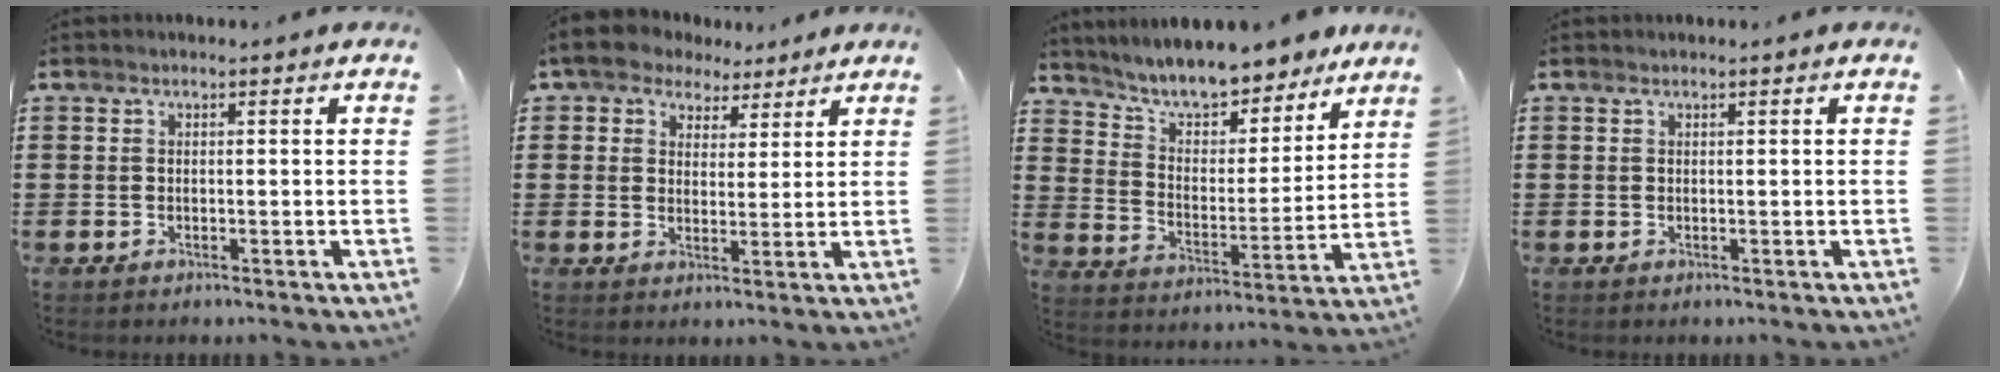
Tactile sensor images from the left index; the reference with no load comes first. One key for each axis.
{"total": 5.2, "fx": 3.9, "fy": 3.2, "fz": 1.1, "tx": -0.047, "ty": 0.000, "tz": 0.071}
{"total": 7.9, "fx": 7.6, "fy": 1.0, "fz": 2.1, "tx": -0.074, "ty": -0.051, "tz": 0.134}
{"total": 0.0}